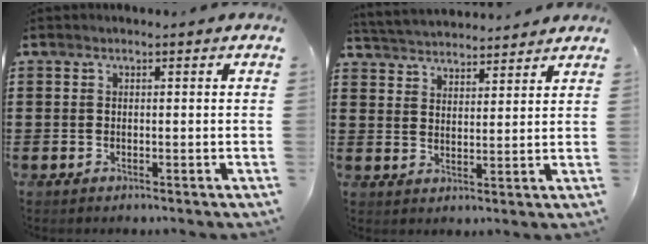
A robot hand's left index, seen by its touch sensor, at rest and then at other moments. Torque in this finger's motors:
{"motor_torque": [1.40, -0.74, 0.52, 0.11]}